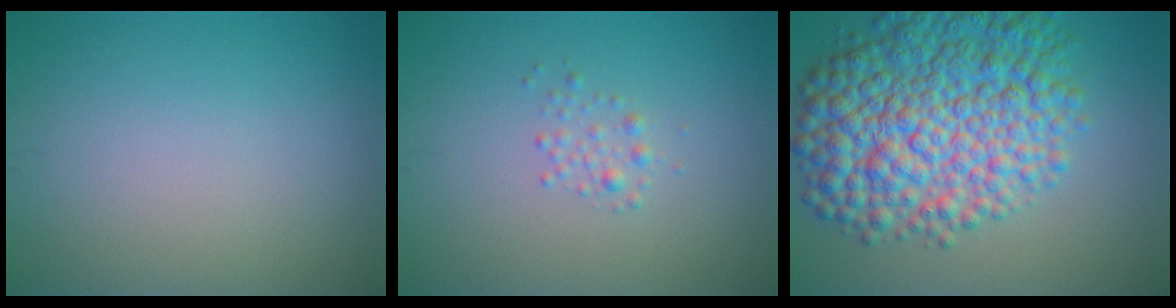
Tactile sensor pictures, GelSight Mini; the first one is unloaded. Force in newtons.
{"total": 1.1, "press": 1.1, "slide": 0.0}
{"total": 11.5, "press": 11.4, "slide": 0.2}